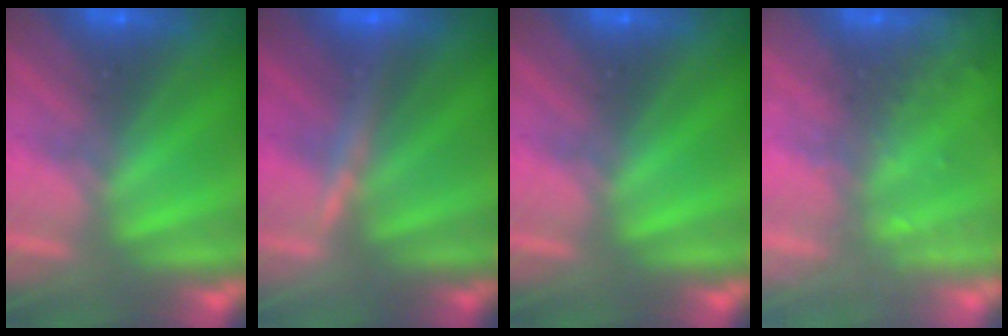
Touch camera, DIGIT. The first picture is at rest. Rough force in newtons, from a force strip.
{"total": 3.3}
{"total": 0.0}
{"total": 2.2}